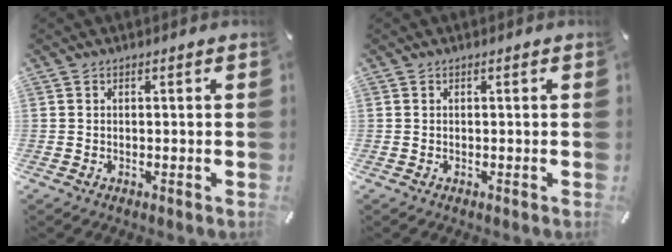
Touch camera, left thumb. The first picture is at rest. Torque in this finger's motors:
{"motor_torque": [-0.01, 0.01, -0.04, 0.04, 0.00]}